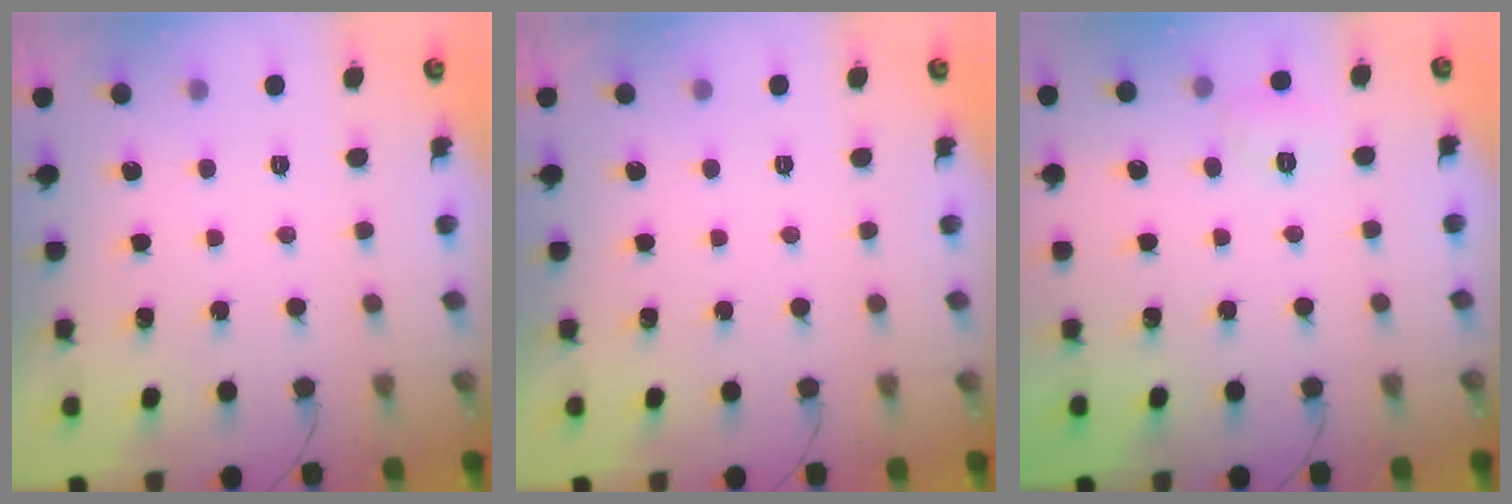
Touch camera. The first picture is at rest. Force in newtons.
{"total": 0.0}
{"total": 5.8, "press": 5.6, "slide": 1.6}